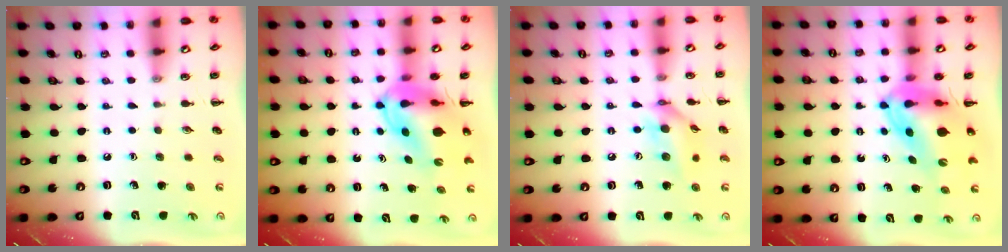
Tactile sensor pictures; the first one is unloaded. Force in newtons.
{"total": 12.6, "press": 12.1, "slide": 3.5}
{"total": 12.5, "press": 12.3, "slide": 2.3}
{"total": 11.5, "press": 11.0, "slide": 3.3}